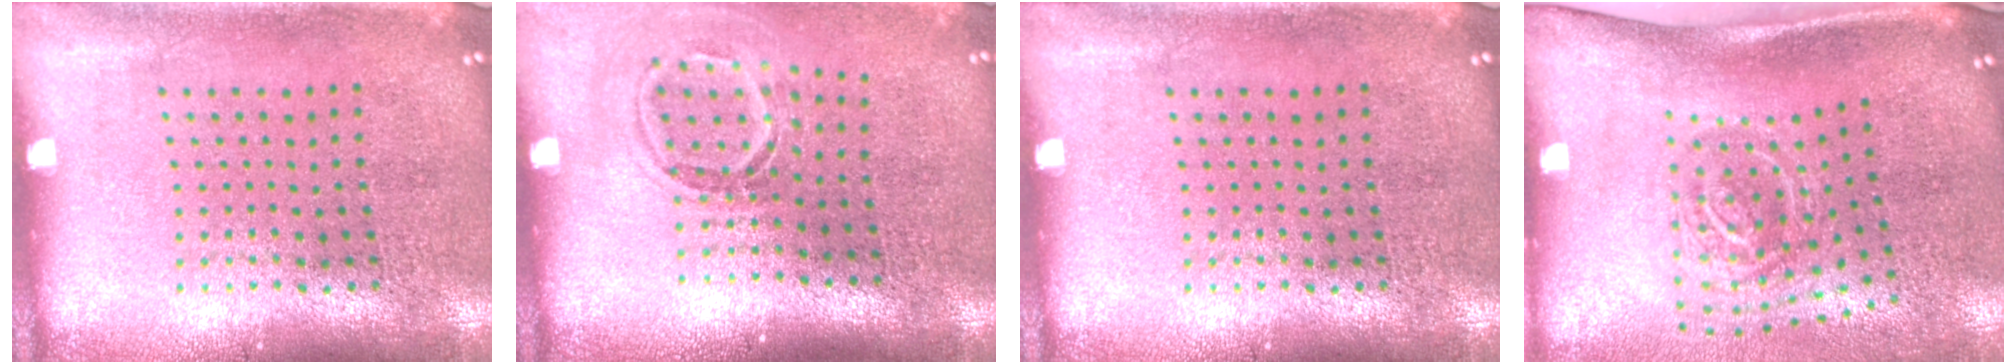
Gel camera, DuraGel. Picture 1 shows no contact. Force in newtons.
{"total": 1.6, "press": 1.1, "slide": 1.1}
{"total": 0.0}
{"total": 2.1, "press": 1.3, "slide": 1.6}